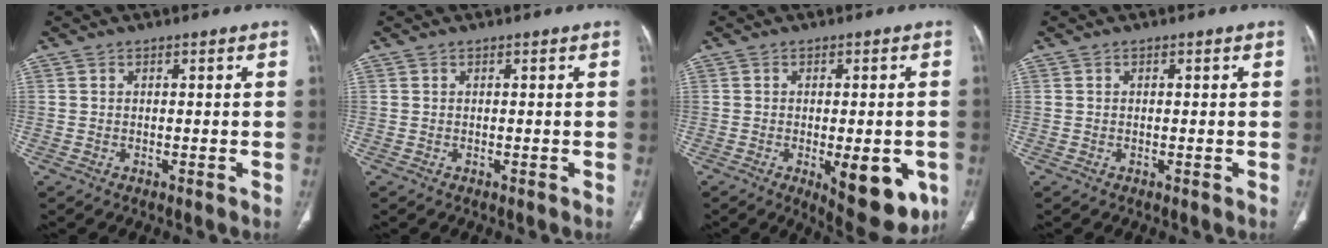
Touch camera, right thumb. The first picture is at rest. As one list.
[{"total": 0.0}, {"total": 12.8, "force": [-4.1, 5.1, 11.0], "torque": [-0.123, -0.008, -0.038]}, {"total": 0.0}]